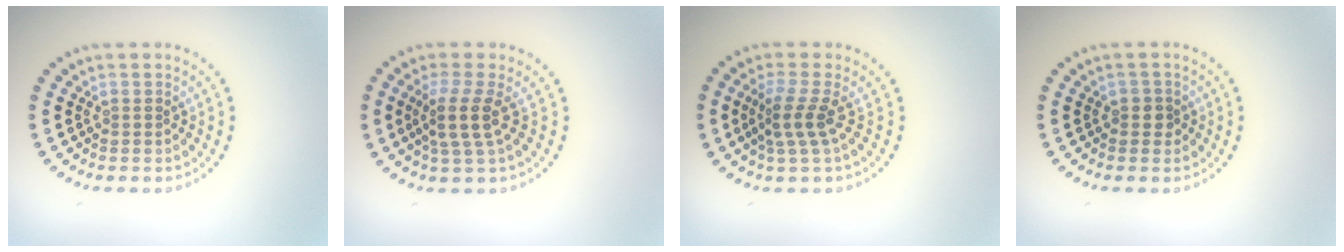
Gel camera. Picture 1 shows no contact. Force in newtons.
{"total": 3.0, "press": 2.2, "slide": 2.0}
{"total": 2.5, "press": 1.8, "slide": 1.7}
{"total": 1.3, "press": 1.1, "slide": 0.6}